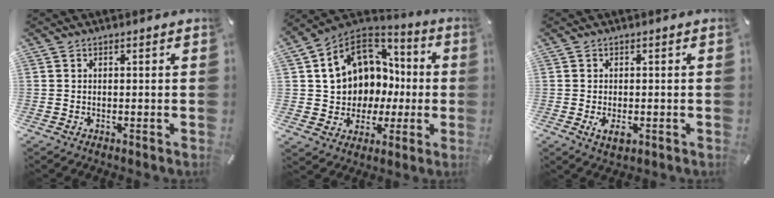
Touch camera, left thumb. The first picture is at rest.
{"total": 12.5, "force": [3.8, 11.0, 4.6], "torque": [-0.092, -0.030, 0.083]}
{"total": 3.1, "force": [-0.9, 1.7, 2.5], "torque": [-0.055, -0.002, -0.016]}